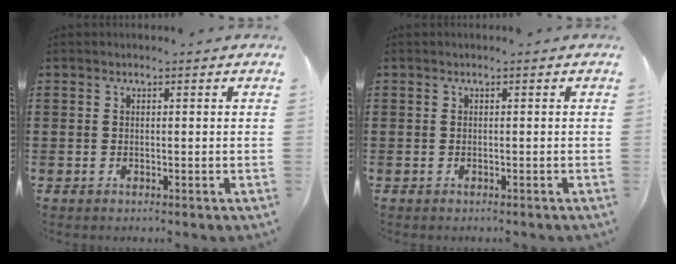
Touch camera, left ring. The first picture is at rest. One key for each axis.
{"total": 0.0}